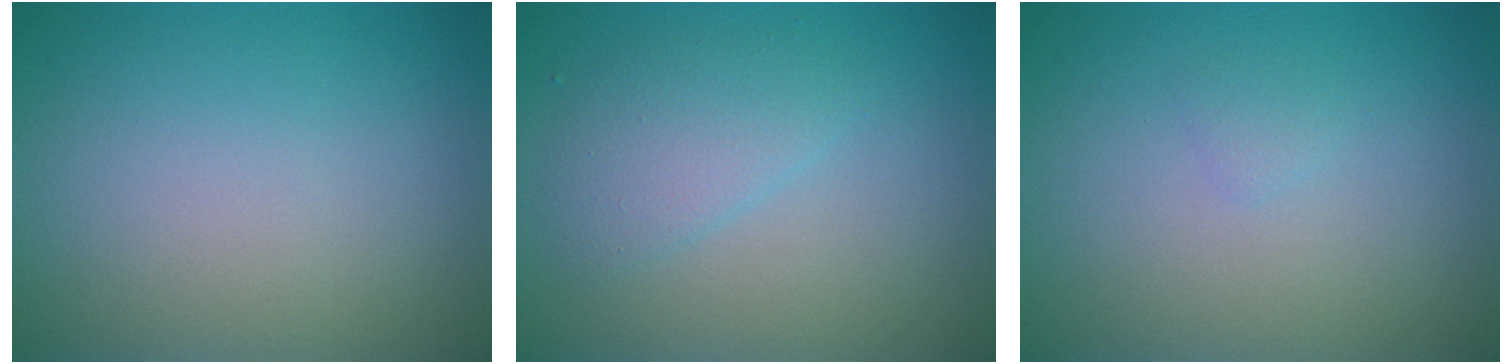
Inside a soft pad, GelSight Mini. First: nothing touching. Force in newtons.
{"total": 2.5, "press": 2.5, "slide": 0.1}
{"total": 0.6, "press": 0.6, "slide": 0.1}